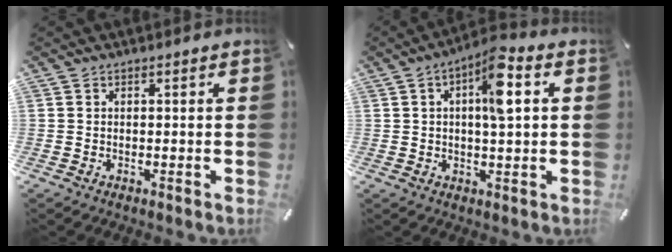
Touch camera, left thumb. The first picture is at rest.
{"total": 9.4, "force": [2.4, 2.9, 8.6], "torque": [-0.140, 0.001, 0.036]}